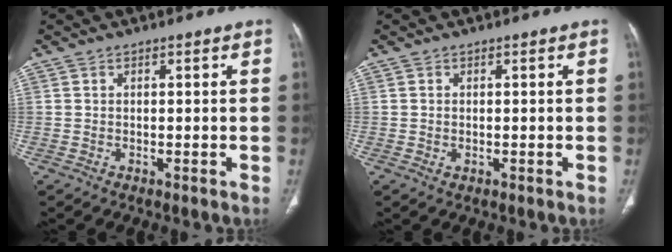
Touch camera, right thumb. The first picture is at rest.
{"total": 0.6, "force": [-0.1, 0.4, 0.4], "torque": [-0.014, 0.002, 0.002]}